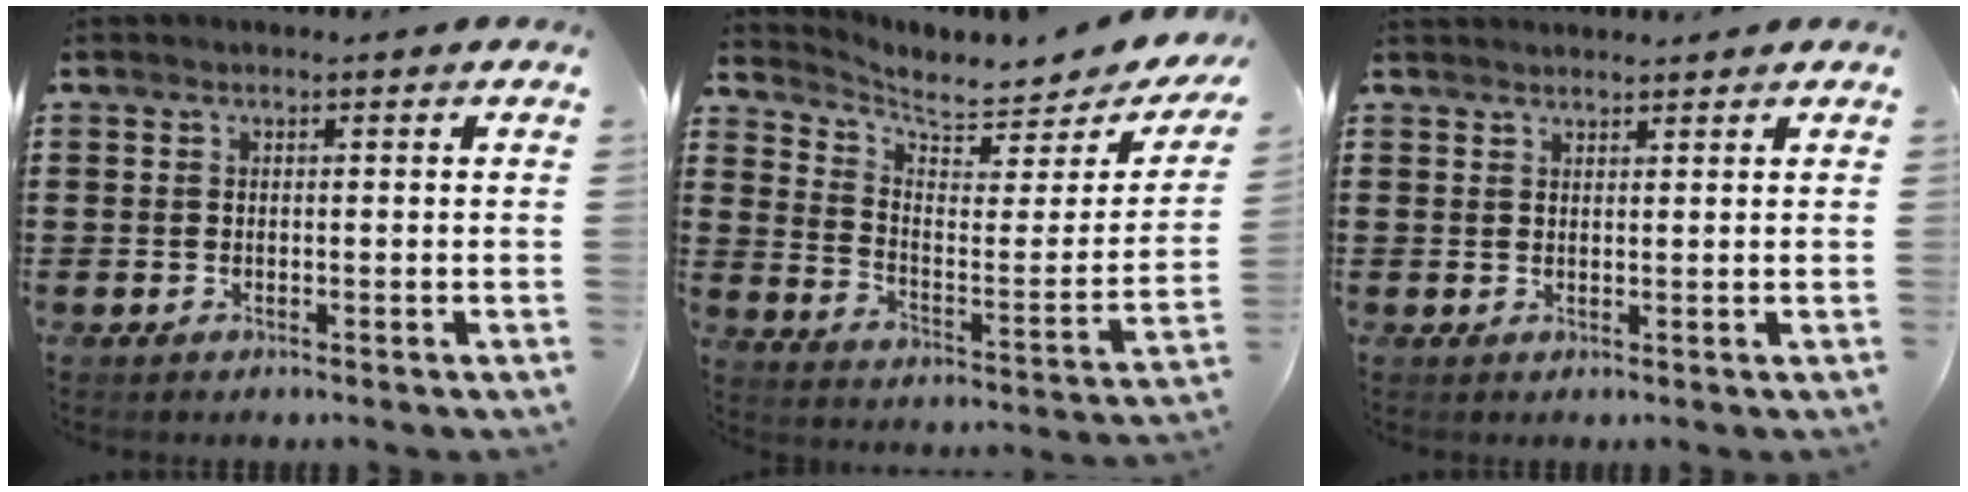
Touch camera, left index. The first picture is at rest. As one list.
[{"total": 5.0, "force": [4.6, 0.8, 1.8], "torque": [-0.055, -0.040, 0.073]}, {"total": 1.4, "force": [1.3, 0.2, 0.1], "torque": [-0.004, 0.000, 0.027]}]